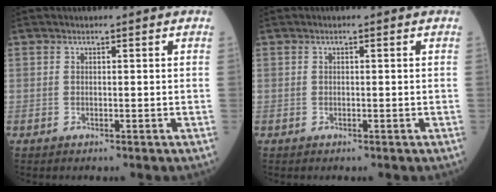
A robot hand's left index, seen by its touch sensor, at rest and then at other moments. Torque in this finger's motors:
{"motor_torque": [-0.02, 0.07, -0.01, -0.01]}